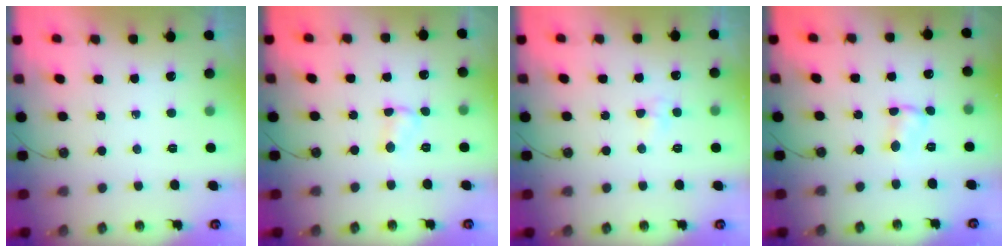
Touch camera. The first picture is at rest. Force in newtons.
{"total": 3.5, "press": 3.5, "slide": 0.4}
{"total": 3.2, "press": 3.2, "slide": 0.3}
{"total": 1.8, "press": 1.8, "slide": 0.1}